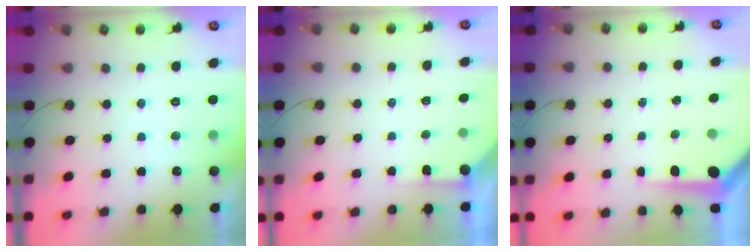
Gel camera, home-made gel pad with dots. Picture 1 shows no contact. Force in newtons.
{"total": 1.6, "press": 1.6, "slide": 0.2}
{"total": 4.4, "press": 4.4, "slide": 0.4}